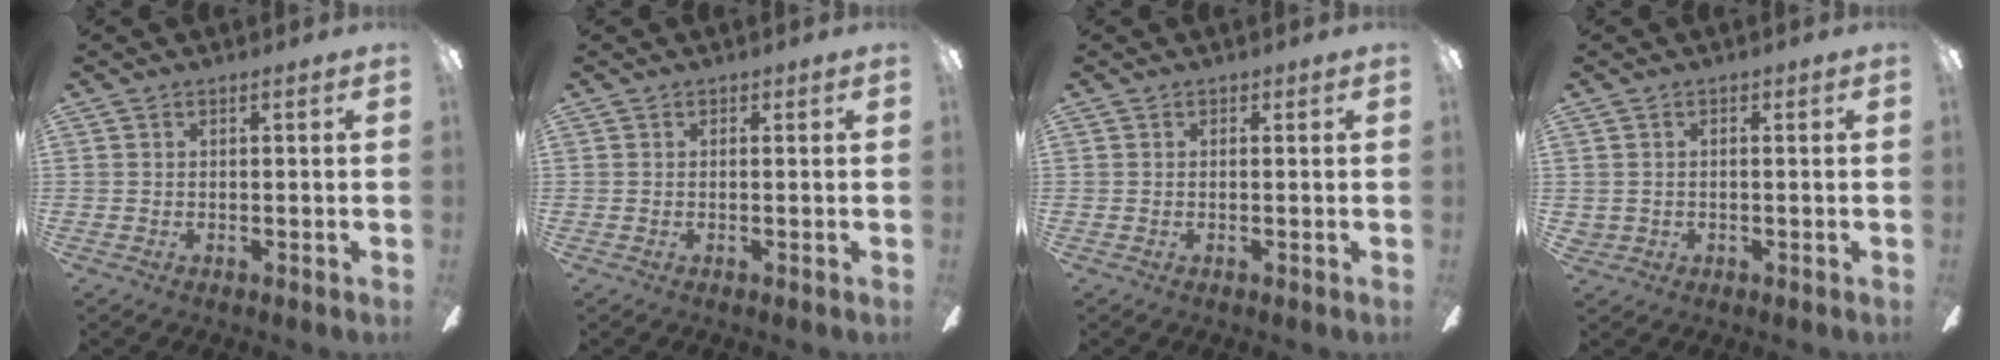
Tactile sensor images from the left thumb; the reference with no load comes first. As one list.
[{"total": 0.0}, {"total": 0.0}, {"total": 1.9, "force": [0.4, 1.8, 0.3], "torque": [-0.006, 0.003, 0.006]}]